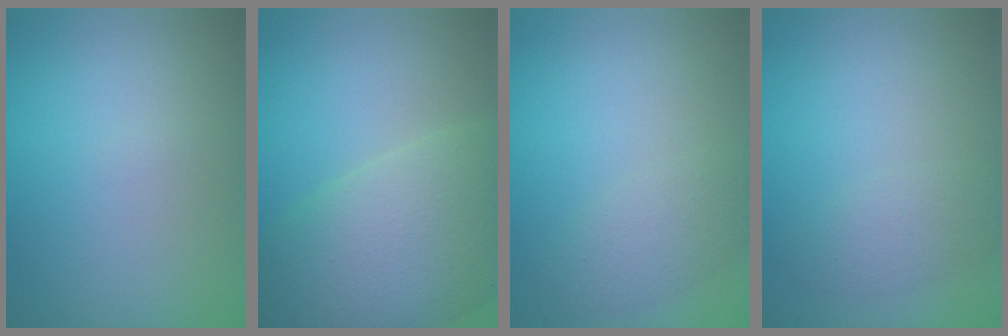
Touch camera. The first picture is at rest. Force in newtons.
{"total": 11.6, "press": 11.5, "slide": 0.6}
{"total": 2.7, "press": 2.7, "slide": 0.1}
{"total": 2.1, "press": 2.1, "slide": 0.1}